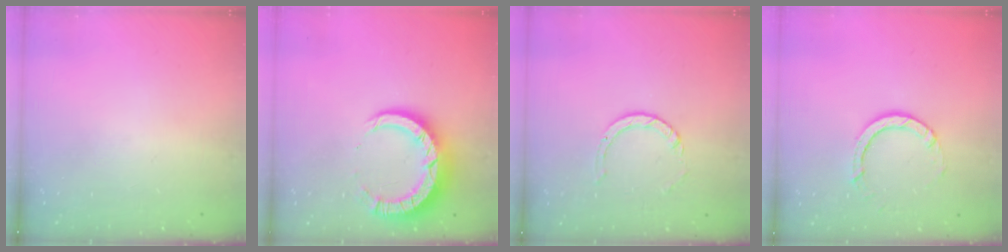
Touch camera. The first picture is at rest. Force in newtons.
{"total": 9.6, "press": 9.5, "slide": 1.1}
{"total": 3.8, "press": 3.7, "slide": 0.3}
{"total": 4.5, "press": 4.5, "slide": 0.3}